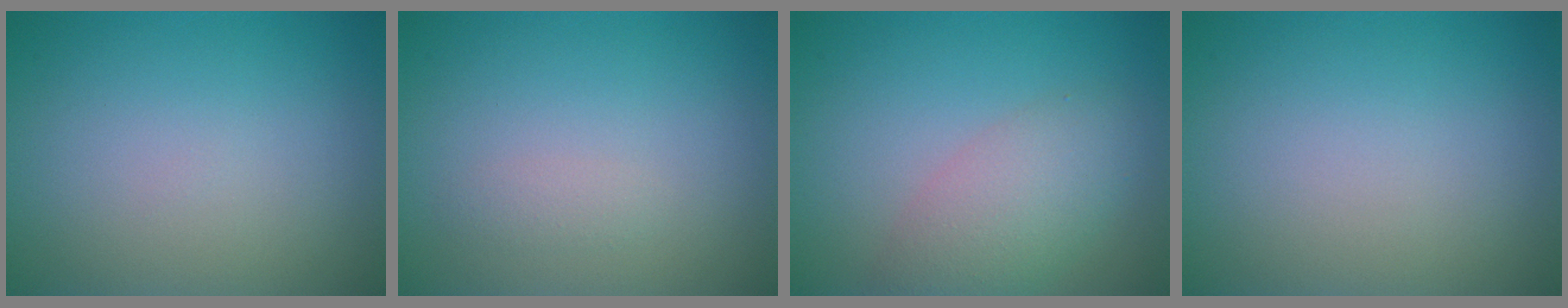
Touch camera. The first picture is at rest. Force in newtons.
{"total": 0.8, "press": 0.8, "slide": 0.0}
{"total": 4.2, "press": 4.2, "slide": 0.1}
{"total": 0.0}